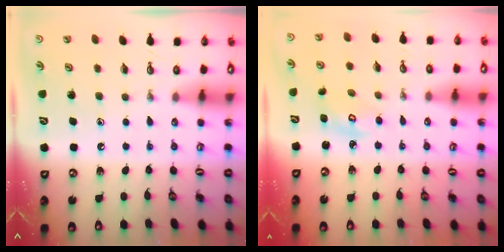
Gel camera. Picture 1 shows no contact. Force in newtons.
{"total": 3.5, "press": 3.5, "slide": 0.1}